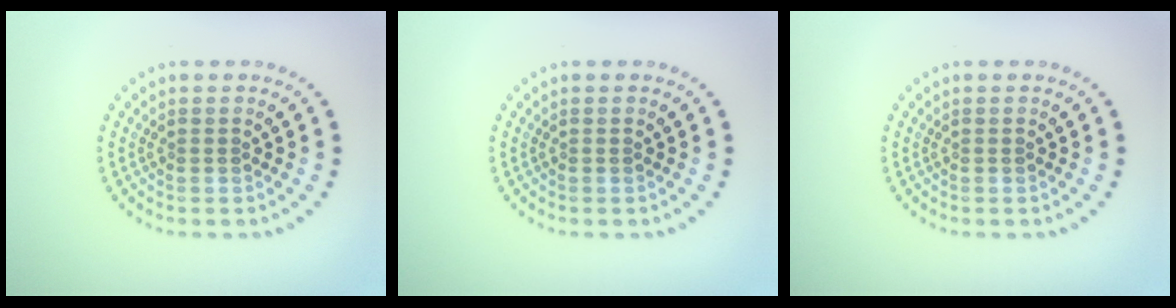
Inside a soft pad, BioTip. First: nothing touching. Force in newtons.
{"total": 0.0}
{"total": 0.0}